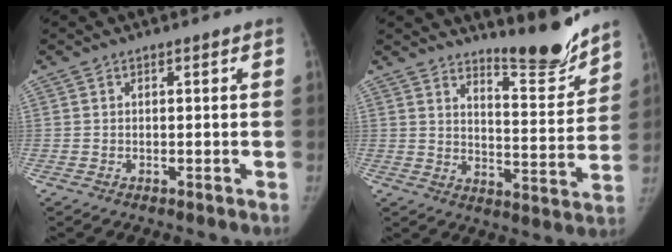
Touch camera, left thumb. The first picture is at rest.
{"total": 11.0, "force": [9.9, 1.5, 4.7], "torque": [-0.045, -0.086, 0.156]}